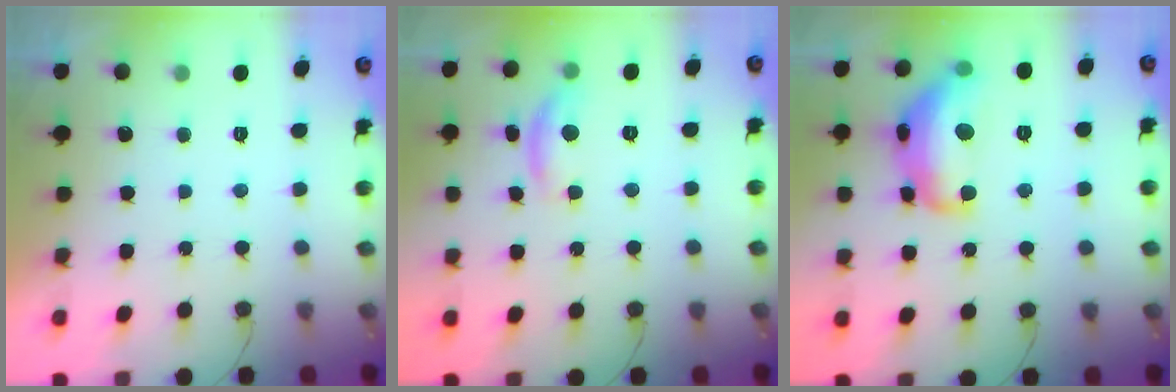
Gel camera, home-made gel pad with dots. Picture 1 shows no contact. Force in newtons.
{"total": 9.2, "press": 9.2, "slide": 0.4}
{"total": 16.7, "press": 16.7, "slide": 0.9}